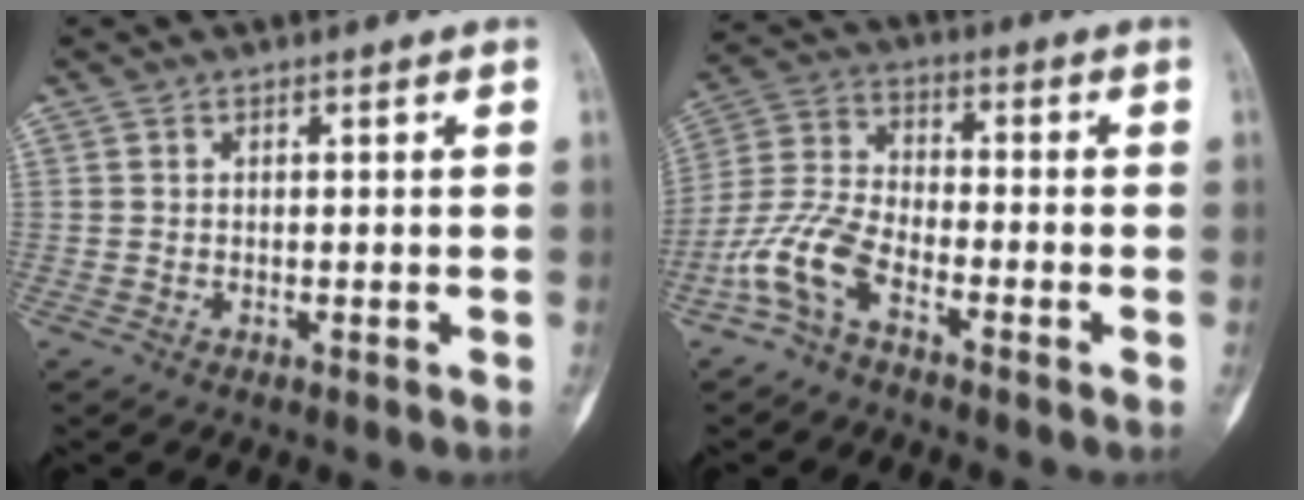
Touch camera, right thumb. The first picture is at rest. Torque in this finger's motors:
{"motor_torque": [0.10, 0.07, 0.04, -0.05, 0.08]}